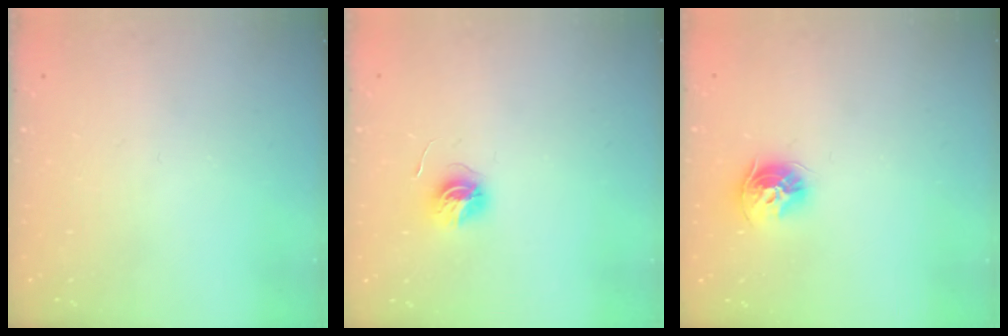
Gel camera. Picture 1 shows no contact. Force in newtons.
{"total": 5.6, "press": 5.6, "slide": 0.6}
{"total": 9.5, "press": 9.4, "slide": 0.9}